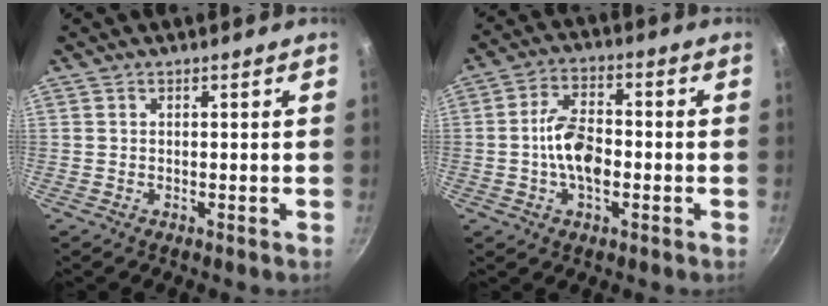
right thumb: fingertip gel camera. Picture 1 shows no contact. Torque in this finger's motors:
{"motor_torque": [1.39, 1.24, 1.18, -0.33, 0.29]}